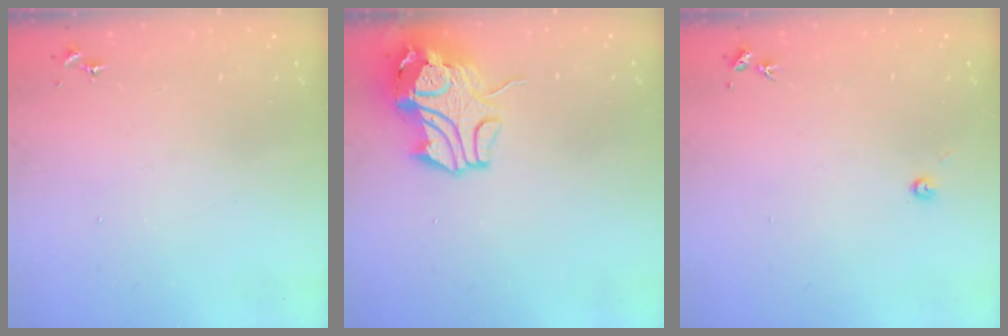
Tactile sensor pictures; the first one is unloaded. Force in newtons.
{"total": 13.3, "press": 13.1, "slide": 2.0}
{"total": 2.7, "press": 2.7, "slide": 0.2}